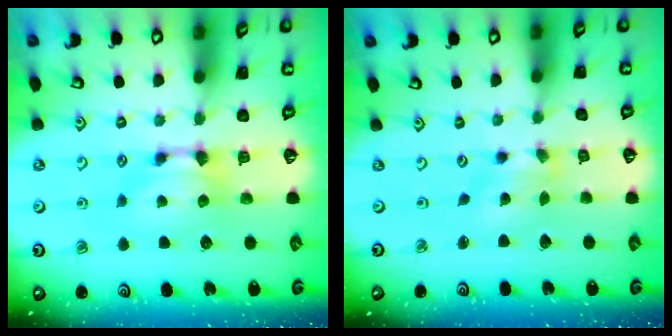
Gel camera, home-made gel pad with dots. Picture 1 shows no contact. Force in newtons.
{"total": 1.3, "press": 0.6, "slide": 1.1}